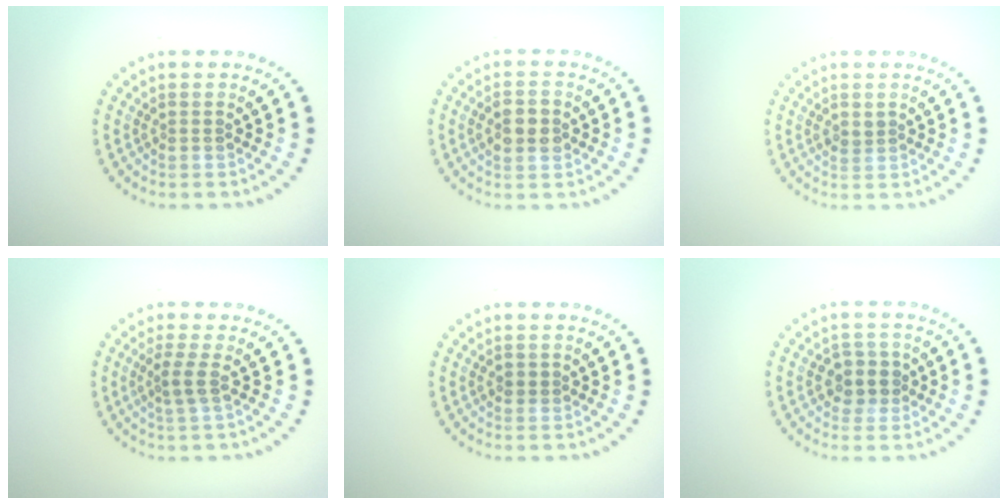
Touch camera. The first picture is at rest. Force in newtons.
{"total": 2.9, "press": 2.9, "slide": 0.1}
{"total": 1.0, "press": 0.9, "slide": 0.4}
{"total": 2.0, "press": 1.4, "slide": 1.4}
{"total": 0.8, "press": 0.7, "slide": 0.1}
{"total": 2.6, "press": 2.5, "slide": 0.9}